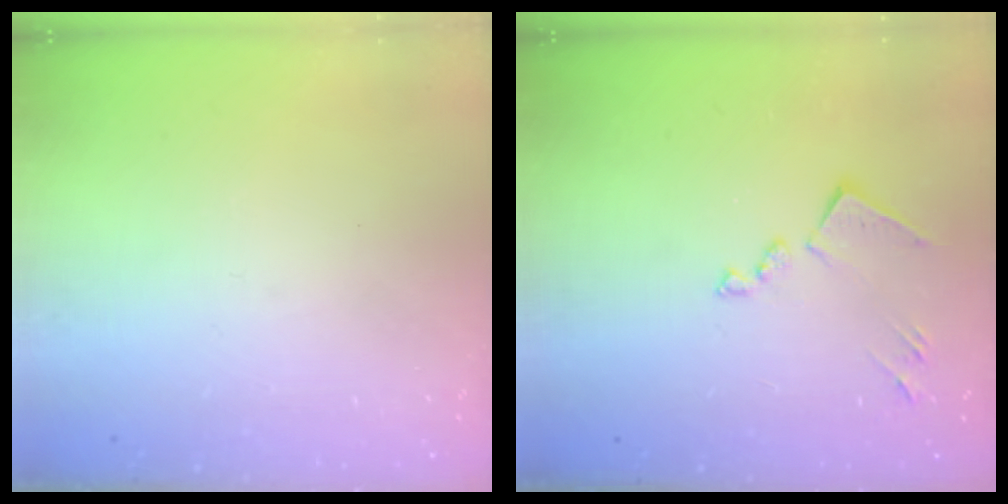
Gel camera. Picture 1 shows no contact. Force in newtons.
{"total": 12.1, "press": 12.1, "slide": 0.7}